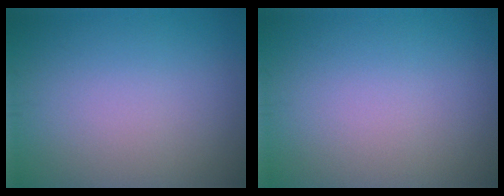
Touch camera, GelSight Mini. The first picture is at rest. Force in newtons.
{"total": 0.0}